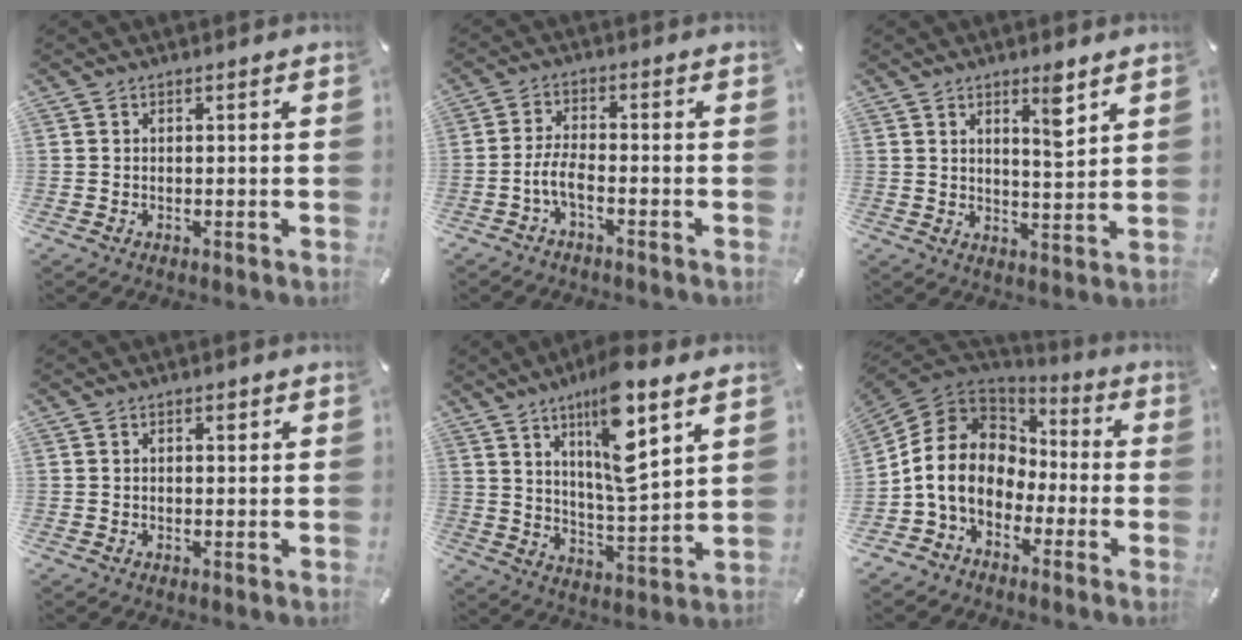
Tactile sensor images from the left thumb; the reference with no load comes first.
{"total": 5.1, "force": [-2.5, 1.7, 4.1], "torque": [-0.090, 0.004, -0.048]}
{"total": 6.3, "force": [4.1, 1.4, 4.6], "torque": [-0.061, -0.030, 0.062]}
{"total": 2.6, "force": [0.9, 1.5, 1.9], "torque": [-0.024, 0.000, 0.009]}
{"total": 15.3, "force": [8.5, 4.0, 12.1], "torque": [-0.200, -0.039, 0.138]}
{"total": 13.2, "force": [-2.6, 11.2, 6.5], "torque": [-0.164, 0.022, -0.047]}